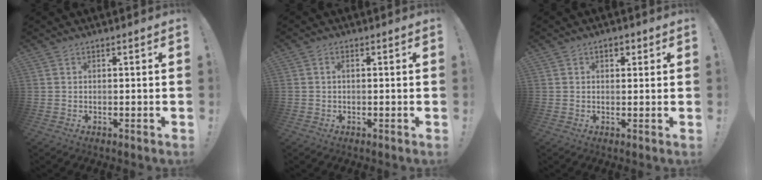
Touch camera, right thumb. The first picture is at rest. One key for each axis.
{"total": 1.3, "fx": 0.0, "fy": 0.8, "fz": 1.0, "tx": -0.022, "ty": 0.004, "tz": 0.000}
{"total": 2.3, "fx": 0.9, "fy": 1.5, "fz": 1.5, "tx": -0.020, "ty": 0.002, "tz": 0.014}